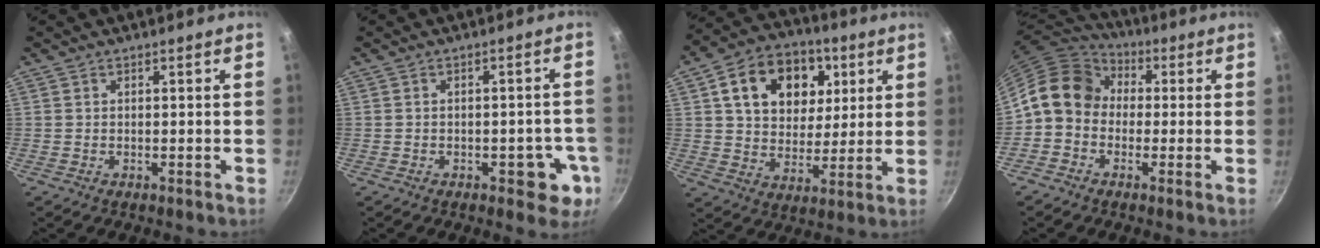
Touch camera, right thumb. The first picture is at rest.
{"total": 6.5, "force": [-2.4, 3.5, 4.9], "torque": [-0.025, 0.014, -0.024]}
{"total": 18.0, "force": [6.1, 13.5, 10.3], "torque": [-0.142, -0.003, 0.094]}
{"total": 11.5, "force": [0.5, 9.6, 6.4], "torque": [-0.085, 0.032, -0.017]}